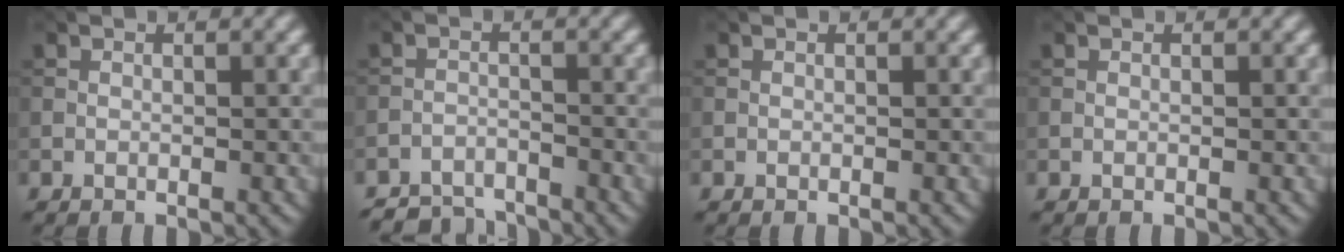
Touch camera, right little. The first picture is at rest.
{"total": 4.2, "force": [-4.1, 0.8, 0.5], "torque": [-0.005, -0.005, -0.076]}
{"total": 0.0}
{"total": 0.0}